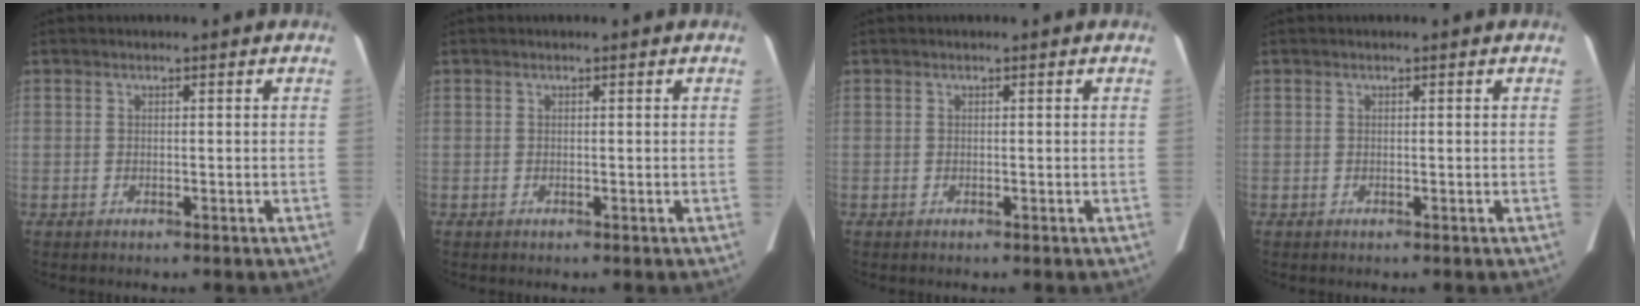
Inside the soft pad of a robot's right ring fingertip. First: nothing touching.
{"total": 0.0}
{"total": 0.0}
{"total": 0.0}